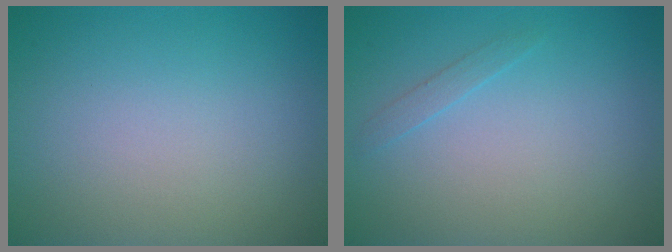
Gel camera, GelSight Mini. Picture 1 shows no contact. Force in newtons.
{"total": 0.7, "press": 0.7, "slide": 0.0}